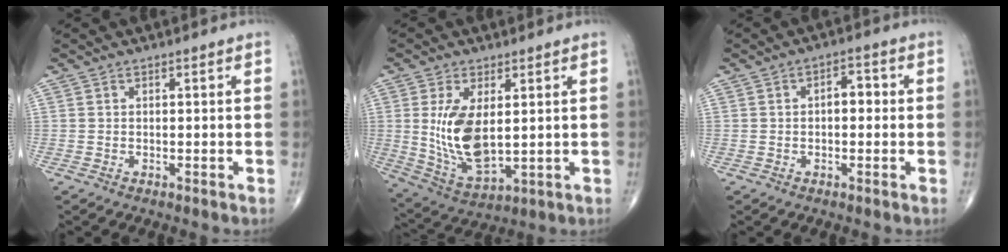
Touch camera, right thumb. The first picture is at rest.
{"total": 11.9, "force": [1.5, 5.8, 10.3], "torque": [-0.192, -0.021, 0.046]}
{"total": 3.5, "force": [0.1, 2.1, 2.8], "torque": [-0.023, 0.014, -0.005]}